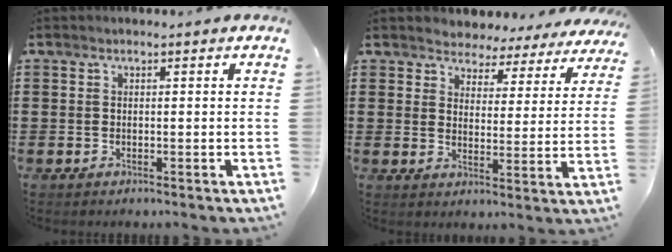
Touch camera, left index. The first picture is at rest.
{"total": 3.7, "force": [3.6, 1.0, -0.3], "torque": [-0.019, -0.024, 0.059]}